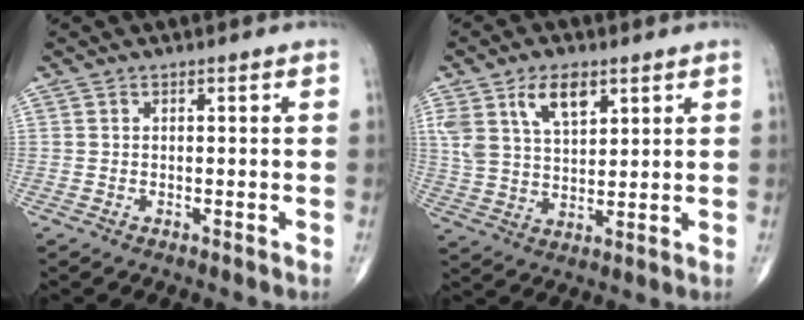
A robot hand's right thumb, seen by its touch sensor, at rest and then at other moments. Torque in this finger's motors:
{"motor_torque": [-0.40, 1.31, 1.13, 0.73, 0.09]}